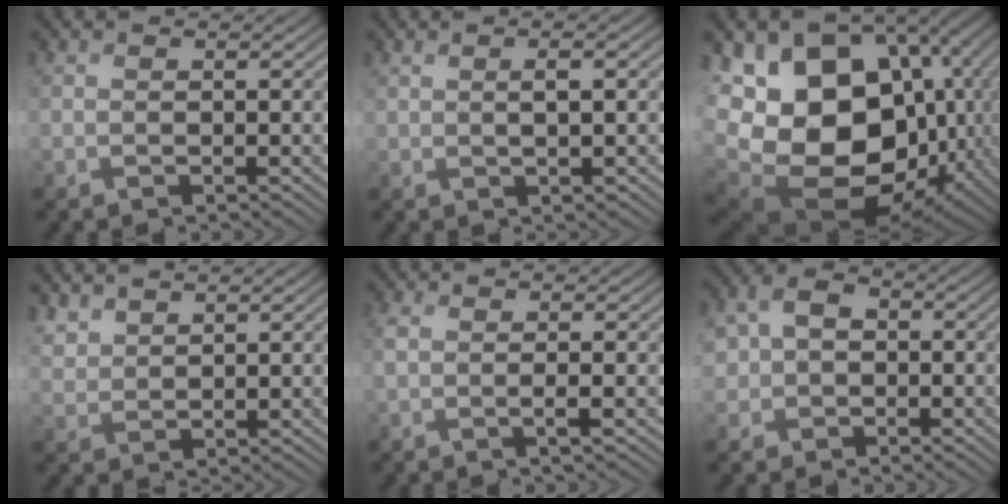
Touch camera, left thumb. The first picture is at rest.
{"total": 1.9, "force": [0.8, 0.0, 1.7], "torque": [-0.031, 0.005, 0.018]}
{"total": 21.0, "force": [-0.5, 15.7, 13.9], "torque": [-0.291, -0.046, 0.039]}
{"total": 3.1, "force": [2.9, 0.9, 0.7], "torque": [-0.021, 0.005, 0.069]}
{"total": 1.7, "force": [0.2, -0.1, 1.7], "torque": [-0.035, 0.003, -0.004]}
{"total": 5.1, "force": [-0.1, 4.4, 2.5], "torque": [-0.061, 0.007, -0.019]}